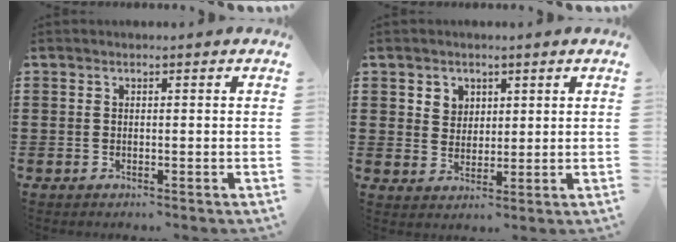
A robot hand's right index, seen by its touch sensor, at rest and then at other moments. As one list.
[{"total": 3.3, "force": [1.8, 2.7, 0.4], "torque": [-0.011, 0.007, 0.032]}]